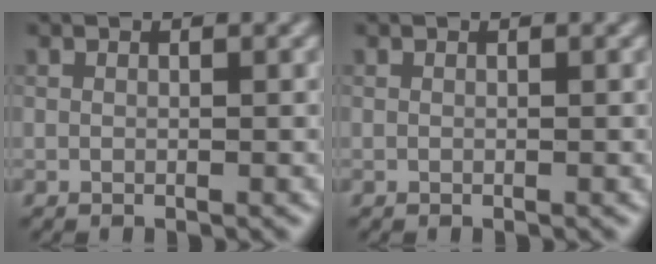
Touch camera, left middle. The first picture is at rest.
{"total": 0.0}